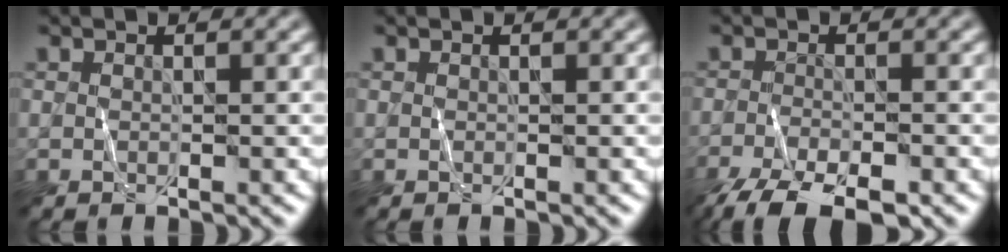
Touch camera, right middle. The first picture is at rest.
{"total": 0.0}
{"total": 7.0, "force": [-5.3, 2.0, 4.2], "torque": [-0.070, -0.027, -0.094]}